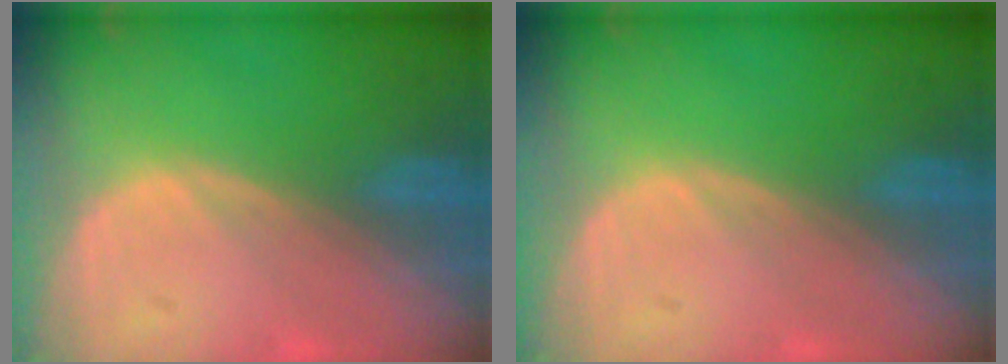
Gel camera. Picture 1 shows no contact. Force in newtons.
{"total": 0.0}